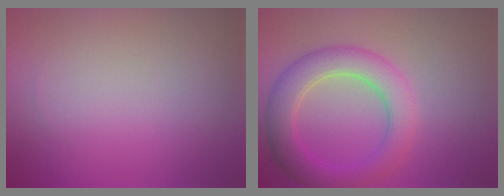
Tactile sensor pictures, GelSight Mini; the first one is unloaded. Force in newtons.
{"total": 5.0, "press": 5.0, "slide": 0.5}